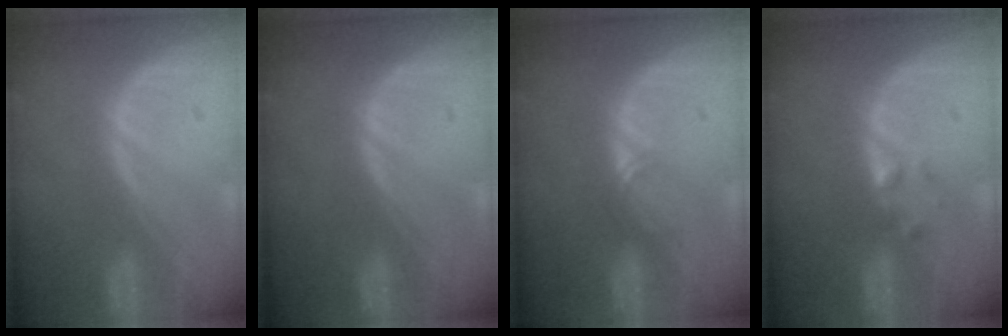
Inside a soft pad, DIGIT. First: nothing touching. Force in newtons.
{"total": 0.0}
{"total": 1.4, "press": 1.1, "slide": 0.9}
{"total": 1.4, "press": 1.2, "slide": 0.7}